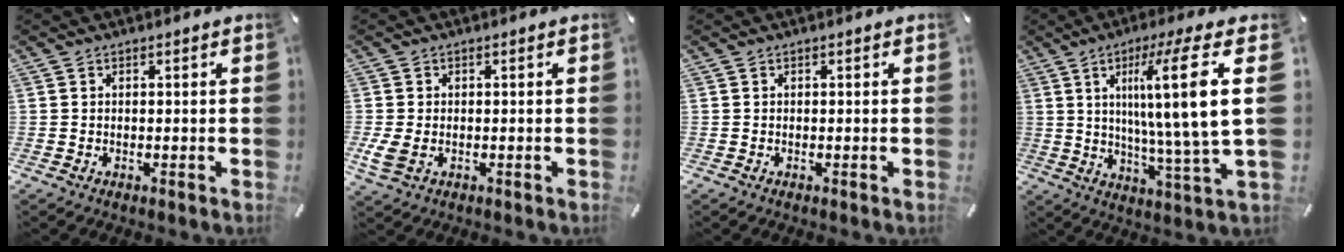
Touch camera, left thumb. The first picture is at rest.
{"total": 3.9, "force": [-0.6, 2.8, 2.8], "torque": [-0.062, -0.008, -0.012]}
{"total": 0.0}
{"total": 20.6, "force": [5.8, 2.3, 19.7], "torque": [-0.304, -0.027, 0.070]}